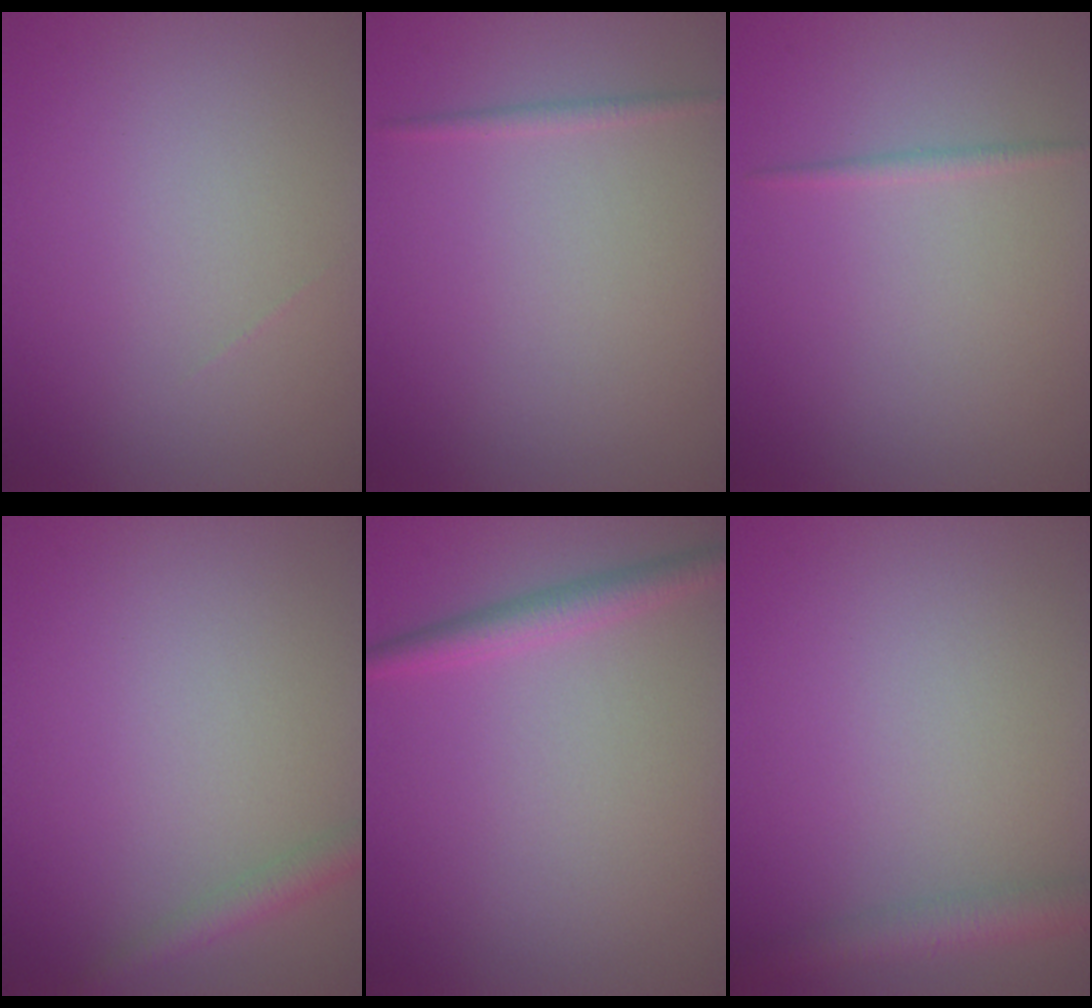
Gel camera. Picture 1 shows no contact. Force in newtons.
{"total": 0.8, "press": 0.8, "slide": 0.0}
{"total": 0.8, "press": 0.8, "slide": 0.0}
{"total": 1.8, "press": 1.8, "slide": 0.0}
{"total": 2.3, "press": 2.3, "slide": 0.1}
{"total": 2.9, "press": 2.9, "slide": 0.1}